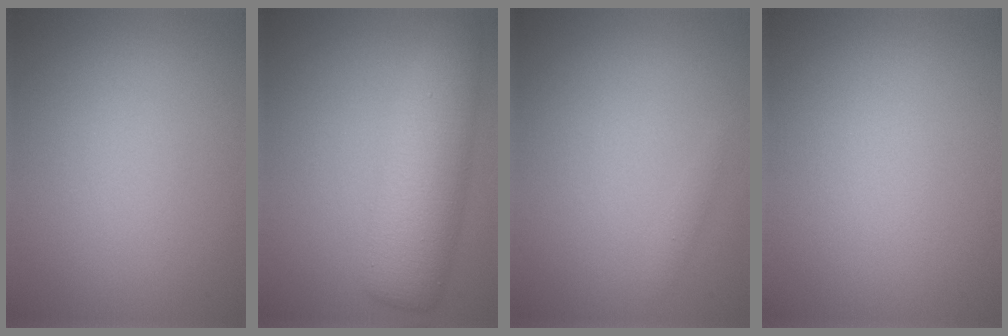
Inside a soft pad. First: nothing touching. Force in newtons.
{"total": 6.2, "press": 6.2, "slide": 0.2}
{"total": 0.6, "press": 0.6, "slide": 0.0}
{"total": 0.0}